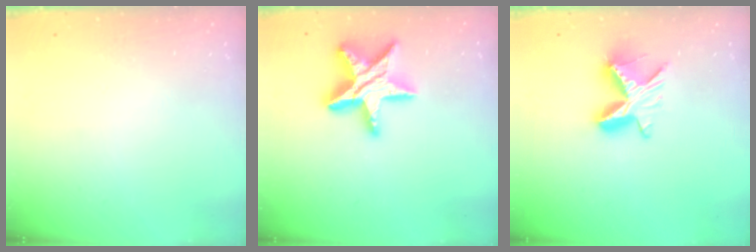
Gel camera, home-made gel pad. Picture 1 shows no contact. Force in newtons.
{"total": 17.0, "press": 17.0, "slide": 1.3}
{"total": 9.2, "press": 9.2, "slide": 0.6}